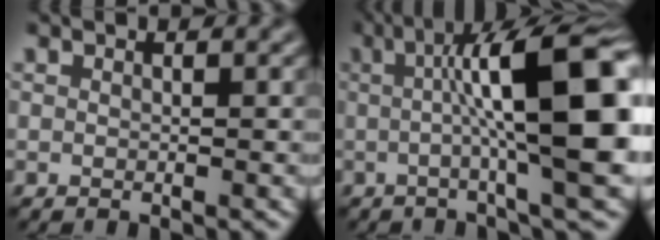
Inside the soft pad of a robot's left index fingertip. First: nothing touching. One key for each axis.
{"total": 12.8, "fx": 0.7, "fy": 2.5, "fz": 12.5, "tx": -0.163, "ty": 0.018, "tz": 0.010}